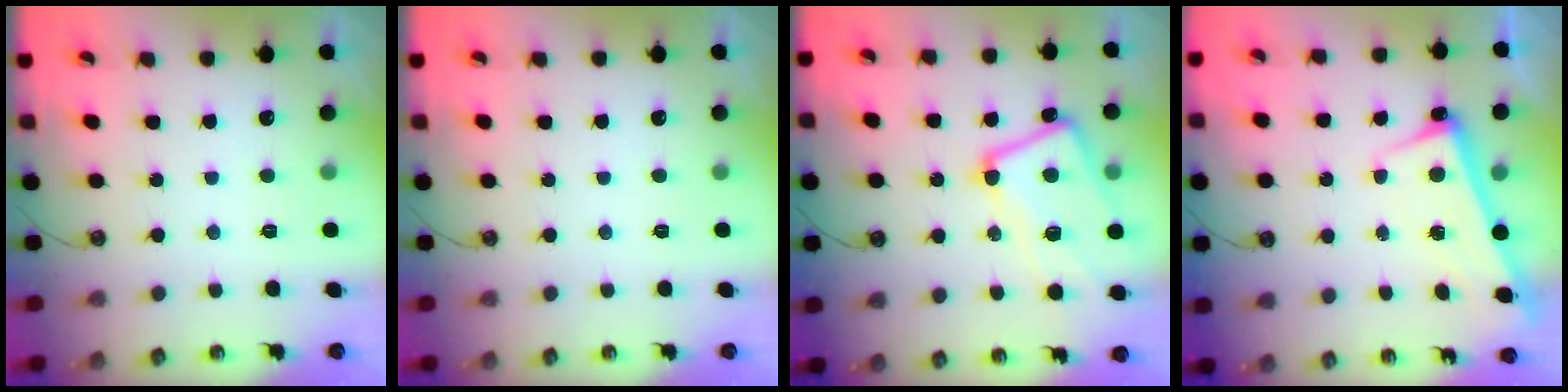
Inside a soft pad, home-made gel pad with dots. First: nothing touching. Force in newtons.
{"total": 0.0}
{"total": 7.5, "press": 7.4, "slide": 1.4}
{"total": 2.6, "press": 2.4, "slide": 0.9}